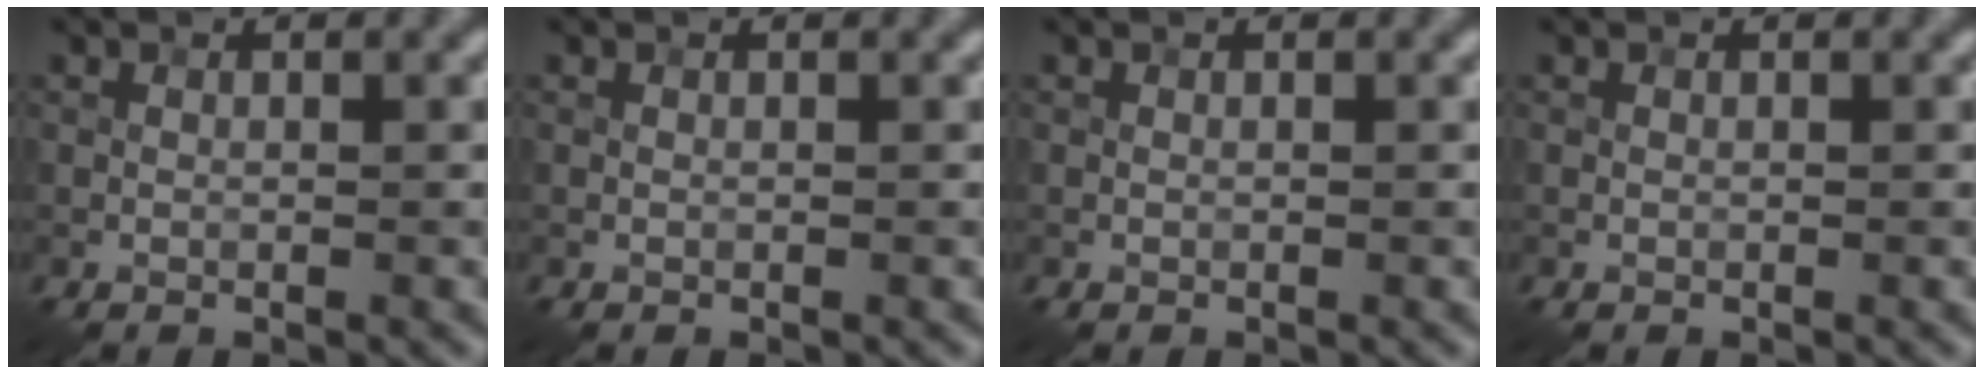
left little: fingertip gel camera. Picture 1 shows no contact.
{"total": 0.0}
{"total": 0.0}
{"total": 0.0}